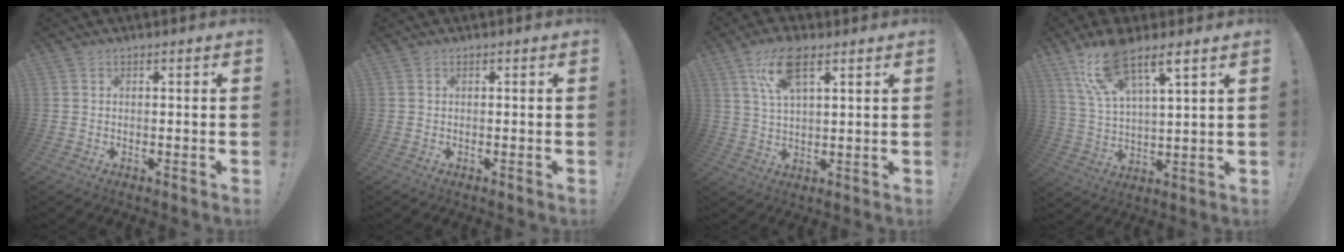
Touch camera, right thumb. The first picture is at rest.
{"total": 0.0}
{"total": 10.7, "force": [5.5, 4.1, 8.2], "torque": [-0.149, -0.006, 0.102]}
{"total": 13.0, "force": [9.1, 3.7, 8.5], "torque": [-0.159, -0.039, 0.162]}